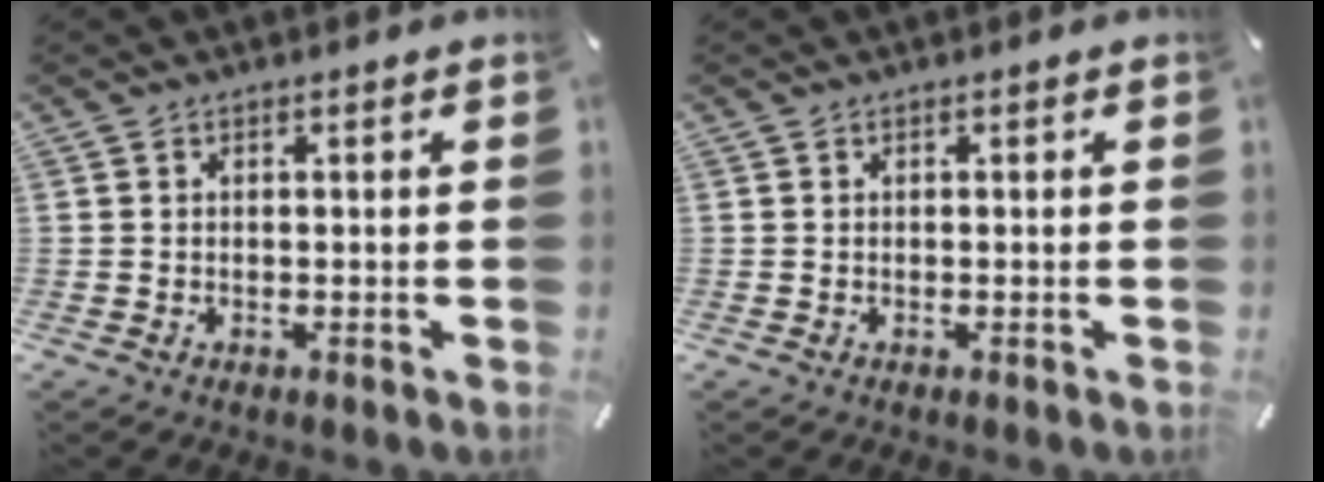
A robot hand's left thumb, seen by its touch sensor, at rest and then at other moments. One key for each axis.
{"total": 0.0}